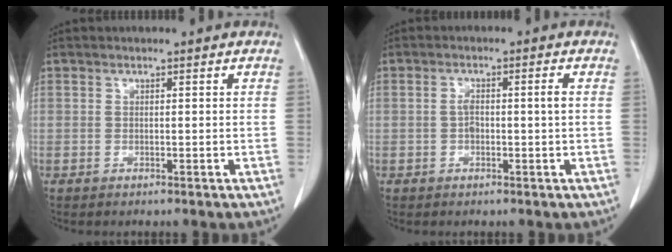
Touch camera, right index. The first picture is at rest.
{"total": 3.0, "force": [-0.1, 0.4, 3.0], "torque": [-0.060, 0.007, -0.001]}